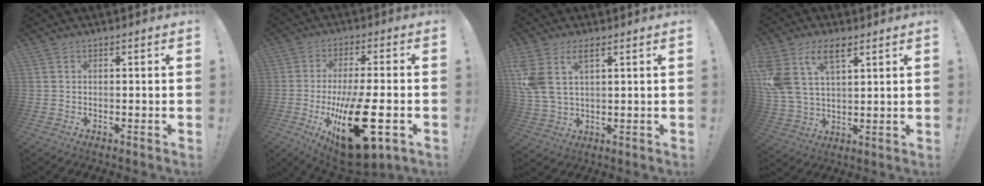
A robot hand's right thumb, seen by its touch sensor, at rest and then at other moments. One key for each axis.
{"total": 22.2, "fx": -6.6, "fy": 8.0, "fz": 19.6, "tx": -0.325, "ty": 0.018, "tz": -0.090}
{"total": 8.2, "fx": 4.3, "fy": 3.8, "fz": 5.9, "tx": -0.128, "ty": -0.017, "tz": 0.083}
{"total": 12.1, "fx": 6.6, "fy": 6.6, "fz": 7.7, "tx": -0.170, "ty": -0.019, "tz": 0.123}